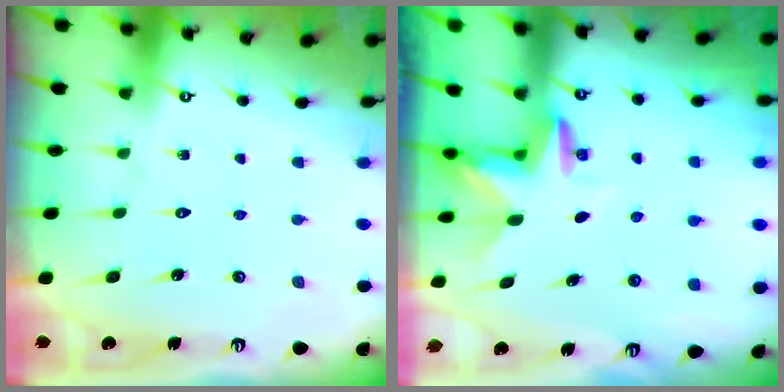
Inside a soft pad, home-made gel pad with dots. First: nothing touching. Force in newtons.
{"total": 3.2, "press": 3.2, "slide": 0.1}